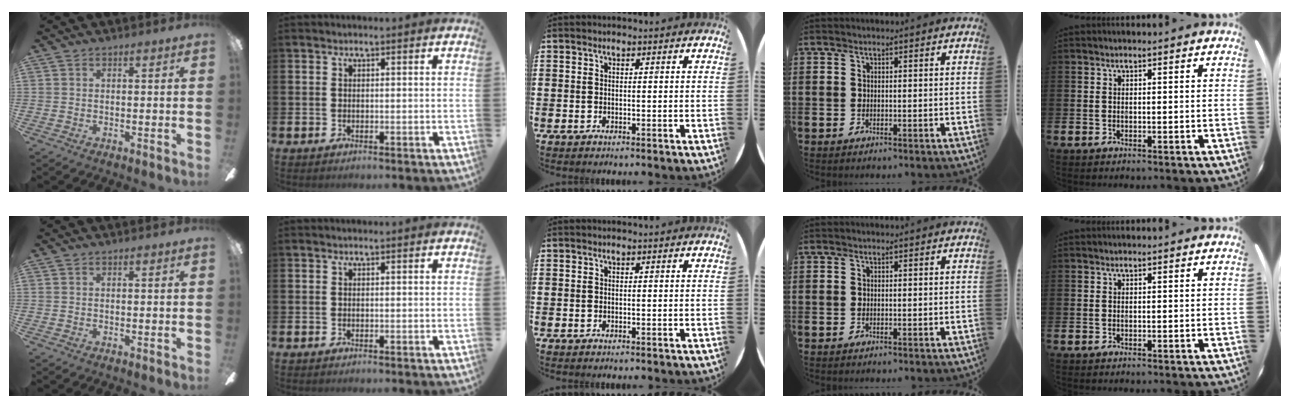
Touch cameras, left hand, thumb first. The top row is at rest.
{}